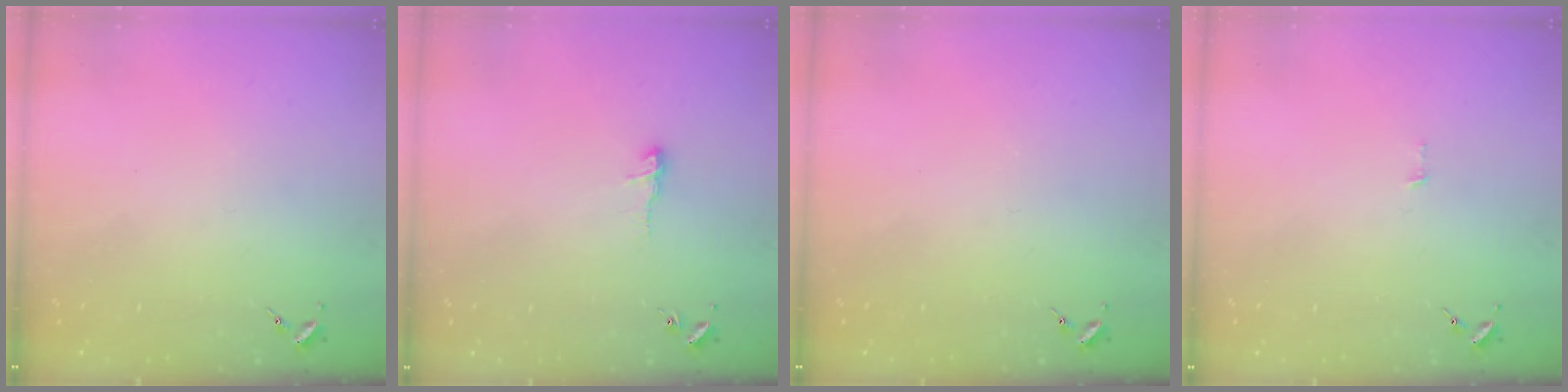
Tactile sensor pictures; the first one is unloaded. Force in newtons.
{"total": 5.7, "press": 5.6, "slide": 0.6}
{"total": 0.0}
{"total": 3.2, "press": 3.2, "slide": 0.2}